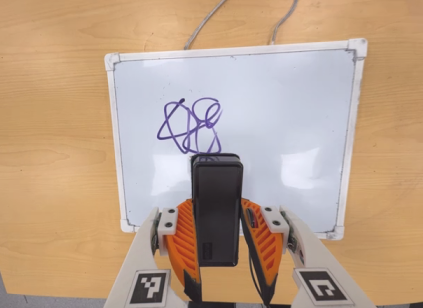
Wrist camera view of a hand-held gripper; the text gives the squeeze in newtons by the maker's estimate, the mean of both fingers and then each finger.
{"total": 3.2, "left": 1.7, "right": 4.7}